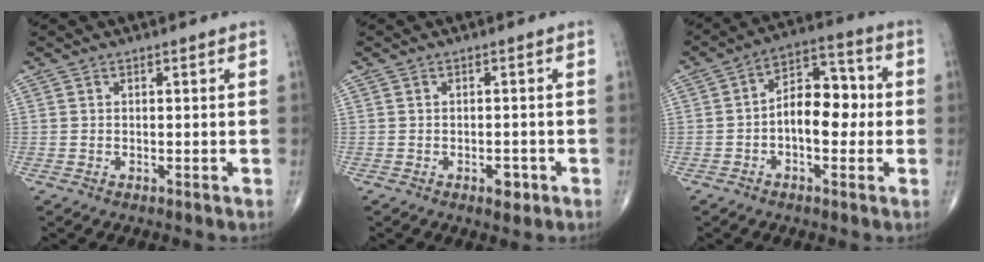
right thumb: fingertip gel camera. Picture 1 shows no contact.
{"total": 2.5, "force": [-1.2, 1.3, 1.8], "torque": [-0.014, 0.003, -0.015]}
{"total": 10.4, "force": [-0.9, 6.1, 8.4], "torque": [-0.107, 0.036, -0.025]}